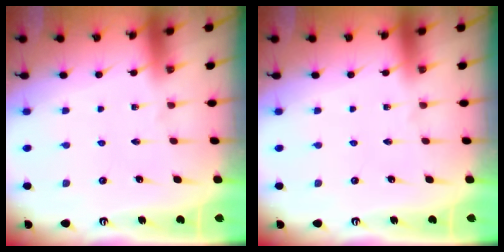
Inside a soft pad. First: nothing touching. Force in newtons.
{"total": 0.0}